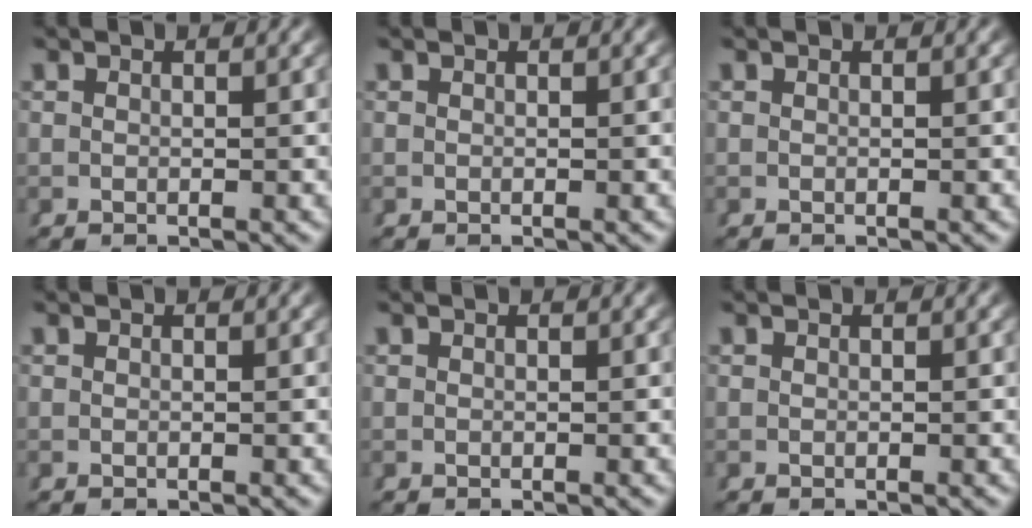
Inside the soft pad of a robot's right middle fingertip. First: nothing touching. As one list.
[{"total": 0.0}, {"total": 0.0}, {"total": 0.0}, {"total": 0.0}, {"total": 0.0}]